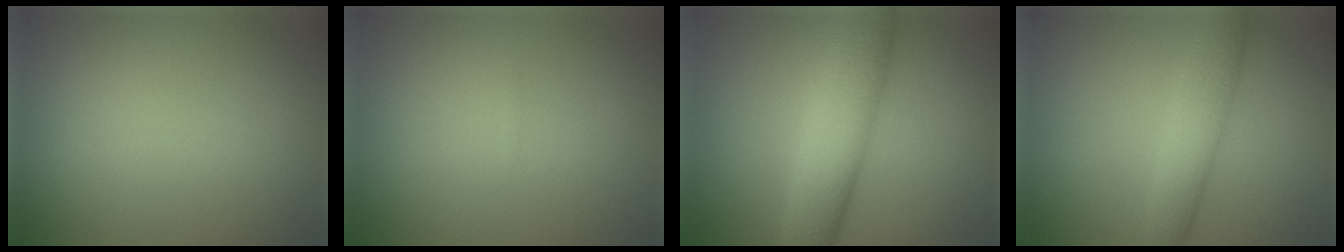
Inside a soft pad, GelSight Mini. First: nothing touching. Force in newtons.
{"total": 0.0}
{"total": 6.5, "press": 6.5, "slide": 0.1}
{"total": 3.8, "press": 3.8, "slide": 0.1}